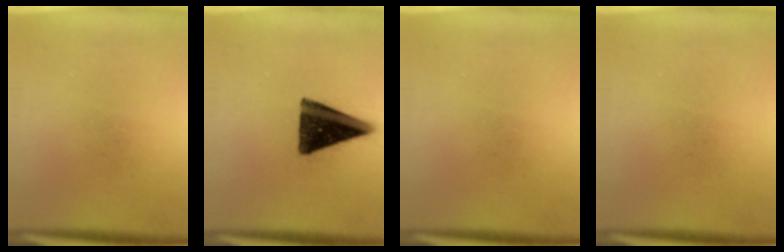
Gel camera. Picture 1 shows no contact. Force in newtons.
{"total": 14.3}
{"total": 0.0}
{"total": 0.0}